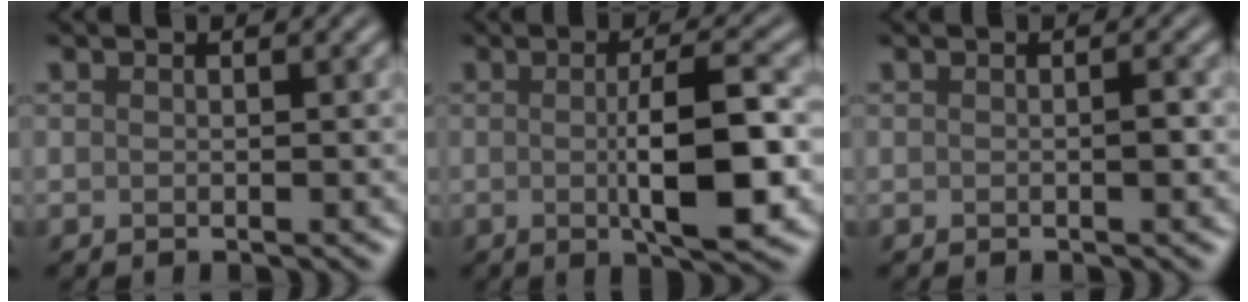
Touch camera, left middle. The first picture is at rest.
{"total": 6.8, "force": [-0.4, 1.4, 6.6], "torque": [-0.101, 0.000, -0.006]}
{"total": 0.7, "force": [-0.1, 0.1, 0.7], "torque": [-0.011, 0.001, -0.002]}